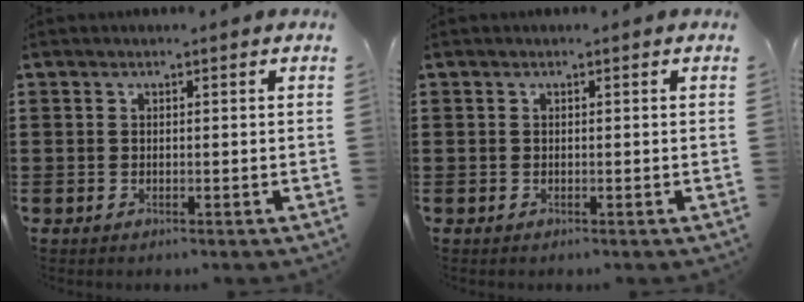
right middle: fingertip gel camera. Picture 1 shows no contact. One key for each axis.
{"total": 0.0}